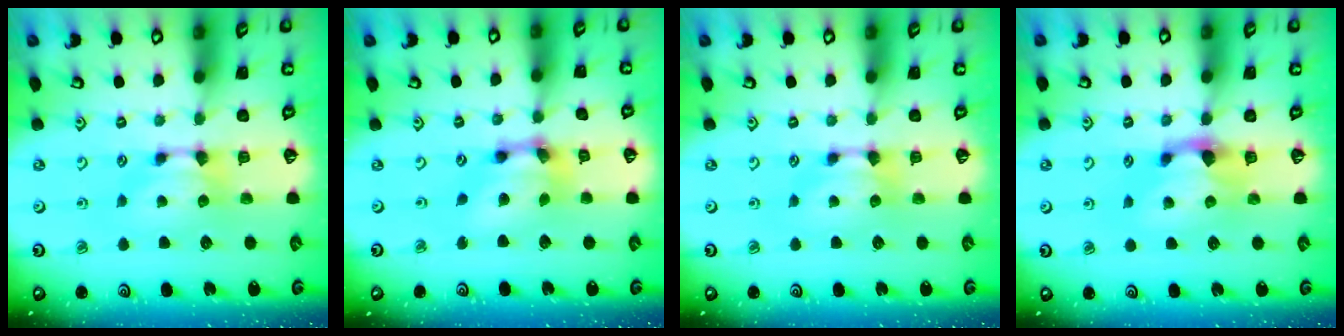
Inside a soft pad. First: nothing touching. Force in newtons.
{"total": 6.0, "press": 5.5, "slide": 2.4}
{"total": 0.0}
{"total": 1.7, "press": 1.3, "slide": 1.1}